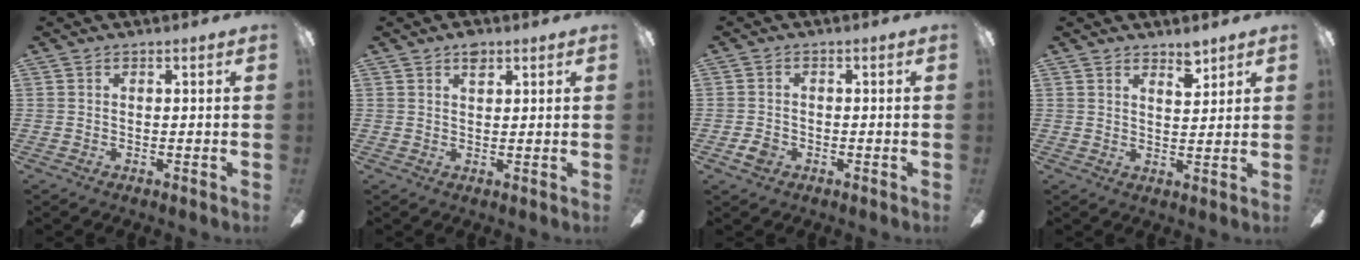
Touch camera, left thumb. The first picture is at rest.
{"total": 3.2, "force": [2.1, 1.6, 1.8], "torque": [-0.023, -0.004, 0.034]}
{"total": 3.2, "force": [-1.5, 2.4, 1.6], "torque": [-0.036, 0.005, -0.031]}
{"total": 4.5, "force": [3.8, 1.5, 1.9], "torque": [-0.012, -0.023, 0.062]}